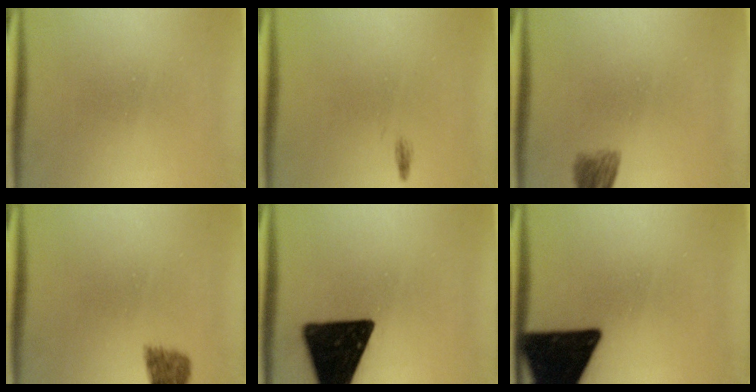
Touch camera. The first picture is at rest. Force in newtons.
{"total": 0.5}
{"total": 4.5}
{"total": 2.3}
{"total": 18.5}
{"total": 18.5}